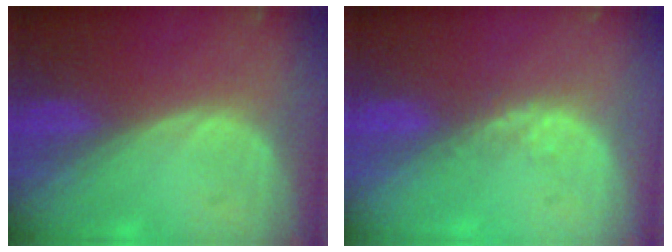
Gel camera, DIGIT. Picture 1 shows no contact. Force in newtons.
{"total": 2.2, "press": 1.6, "slide": 1.5}